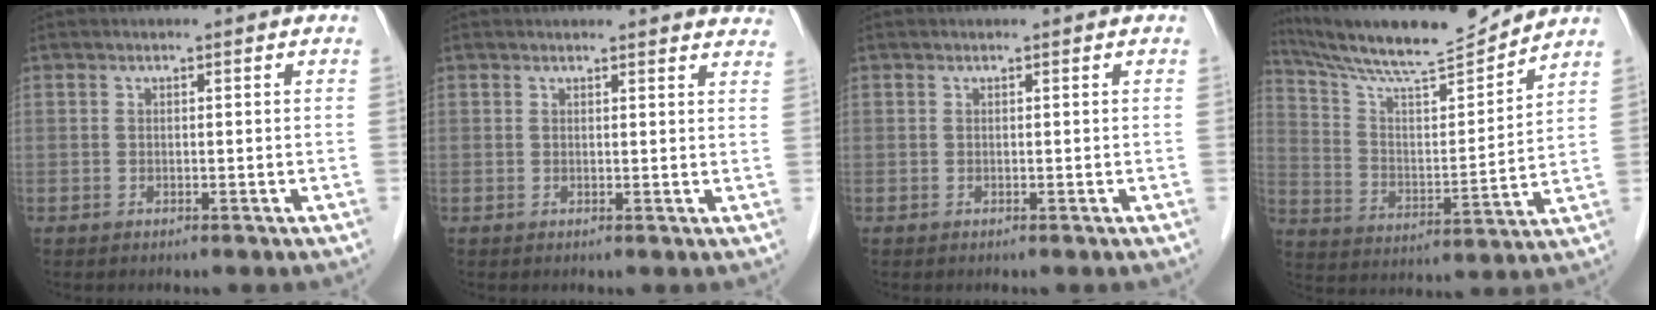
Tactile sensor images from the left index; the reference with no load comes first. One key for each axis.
{"total": 10.4, "fx": 10.1, "fy": 1.9, "fz": 1.6, "tx": 0.013, "ty": -0.010, "tz": 0.080}
{"total": 0.0}
{"total": 15.3, "fx": 14.3, "fy": 0.2, "fz": 5.3, "tx": -0.104, "ty": 0.000, "tz": 0.246}